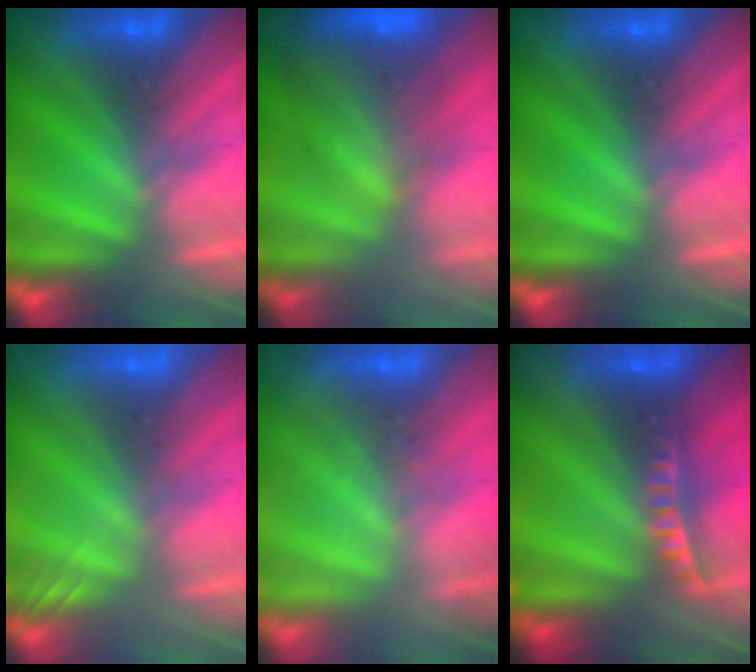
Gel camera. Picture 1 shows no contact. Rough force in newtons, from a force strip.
{"total": 9.4}
{"total": 0.0}
{"total": 2.0}
{"total": 3.0}
{"total": 6.4}